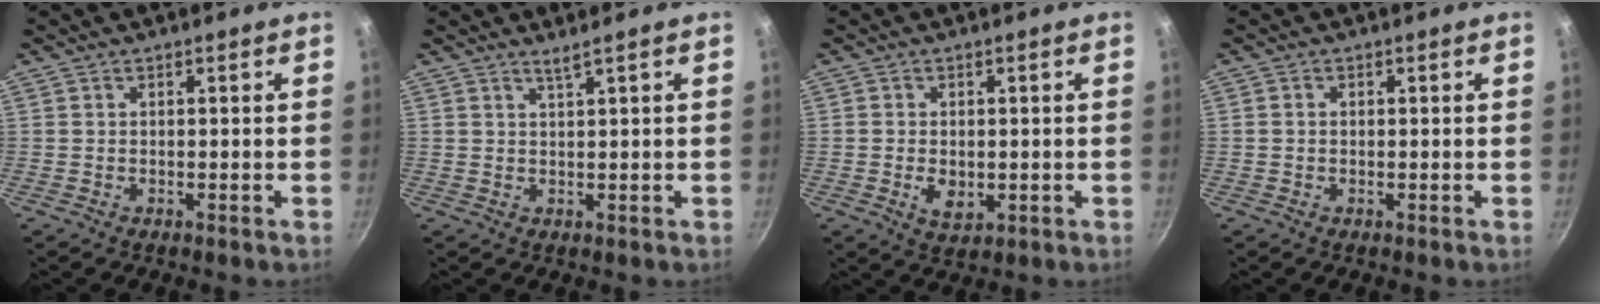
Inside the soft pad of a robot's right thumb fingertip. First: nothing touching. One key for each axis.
{"total": 1.5, "fx": 1.0, "fy": -0.4, "fz": 1.0, "tx": -0.019, "ty": -0.011, "tz": 0.021}
{"total": 4.4, "fx": -0.7, "fy": 2.9, "fz": 3.2, "tx": -0.051, "ty": -0.005, "tz": -0.006}
{"total": 0.9, "fx": 0.0, "fy": 0.8, "fz": 0.4, "tx": -0.007, "ty": 0.005, "tz": -0.001}